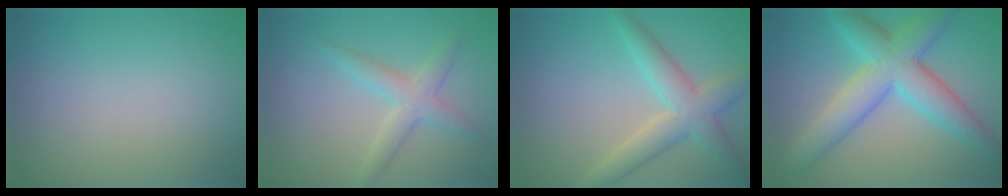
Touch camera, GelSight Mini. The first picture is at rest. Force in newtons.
{"total": 2.8, "press": 2.8, "slide": 0.0}
{"total": 4.8, "press": 4.8, "slide": 0.3}
{"total": 7.3, "press": 7.3, "slide": 0.1}